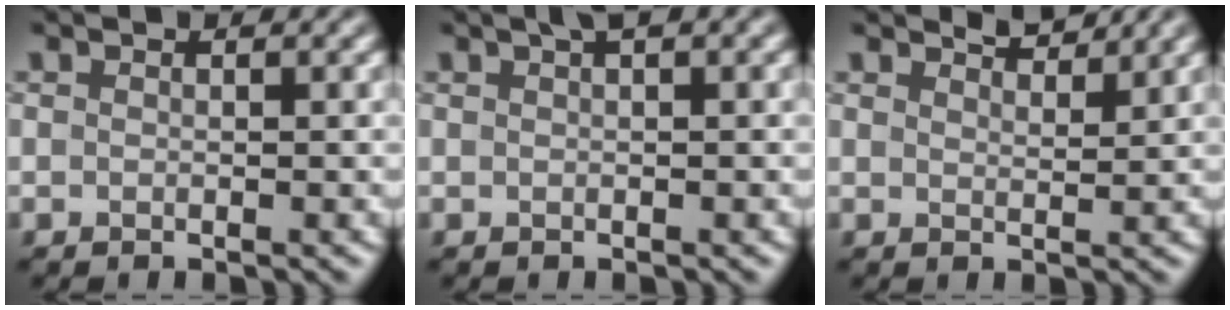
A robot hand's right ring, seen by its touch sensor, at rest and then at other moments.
{"total": 1.8, "force": [1.0, 0.4, 1.4], "torque": [-0.018, 0.007, 0.016]}
{"total": 2.3, "force": [2.2, 0.2, 0.7], "torque": [-0.008, 0.000, 0.031]}